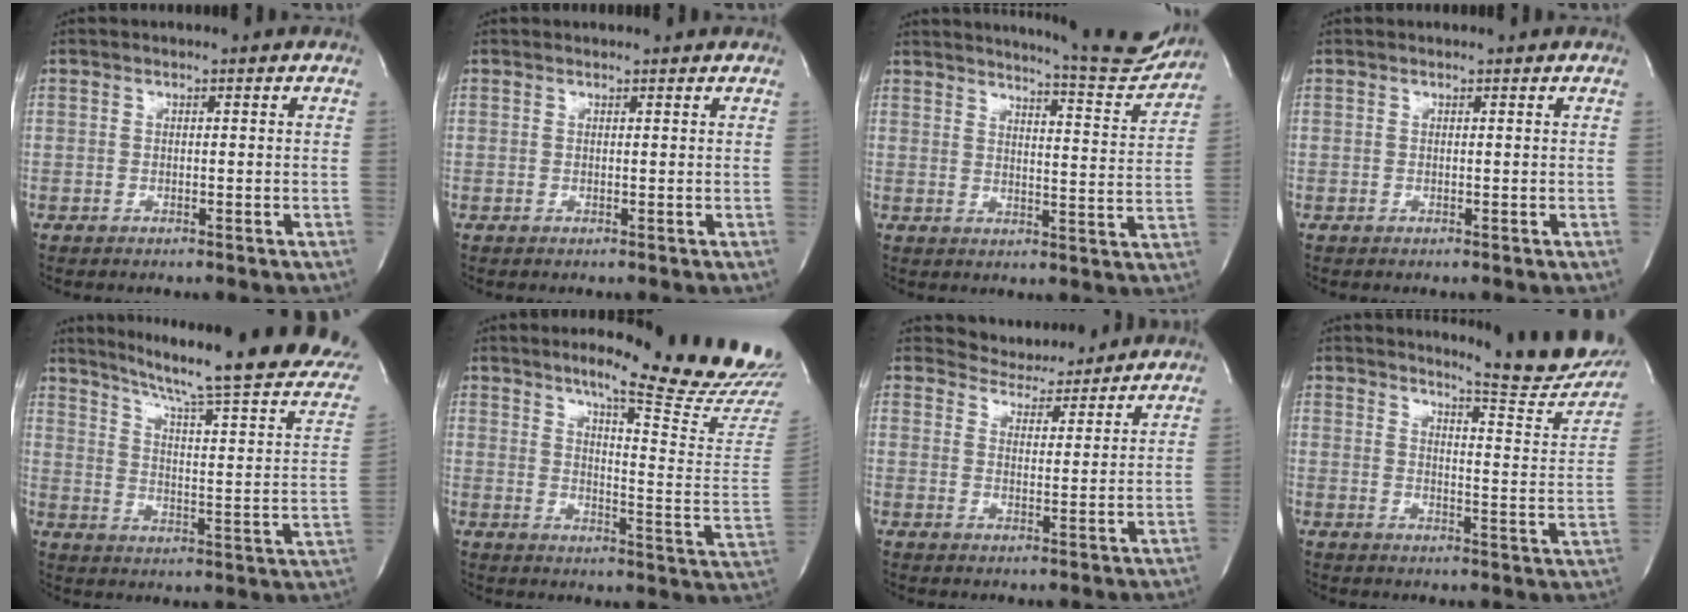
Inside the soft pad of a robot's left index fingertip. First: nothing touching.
{"total": 2.3, "force": [2.2, 0.5, 0.2], "torque": [-0.013, 0.012, 0.024]}
{"total": 13.3, "force": [12.9, 0.2, 3.1], "torque": [-0.045, -0.059, 0.152]}
{"total": 1.1, "force": [1.1, 0.1, 0.1], "torque": [-0.010, 0.007, 0.014]}
{"total": 25.8, "force": [22.2, 0.3, 13.2], "torque": [-0.202, -0.071, 0.288]}
{"total": 20.9, "force": [18.1, -0.5, 10.3], "torque": [-0.143, -0.107, 0.220]}
{"total": 7.2, "force": [7.0, 1.6, 0.2], "torque": [-0.009, 0.003, 0.102]}
{"total": 15.9, "force": [15.0, 0.7, 5.3], "torque": [-0.068, -0.094, 0.168]}